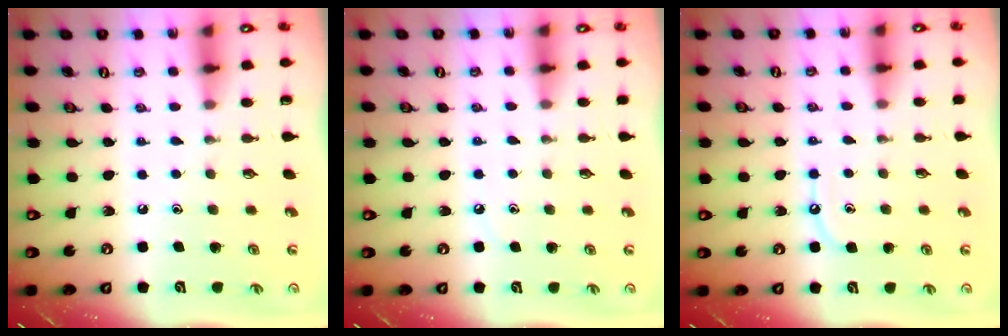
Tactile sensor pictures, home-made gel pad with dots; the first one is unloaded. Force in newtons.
{"total": 3.8, "press": 3.7, "slide": 0.5}
{"total": 6.9, "press": 6.9, "slide": 0.8}